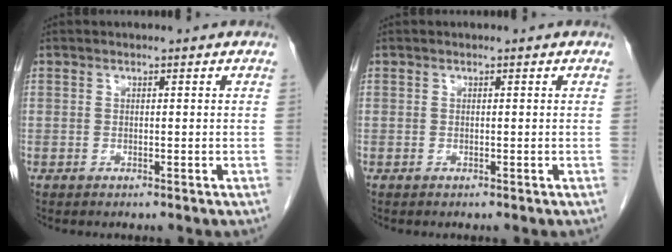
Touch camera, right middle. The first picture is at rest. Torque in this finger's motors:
{"motor_torque": [-0.07, -0.35, 0.03, 0.00]}